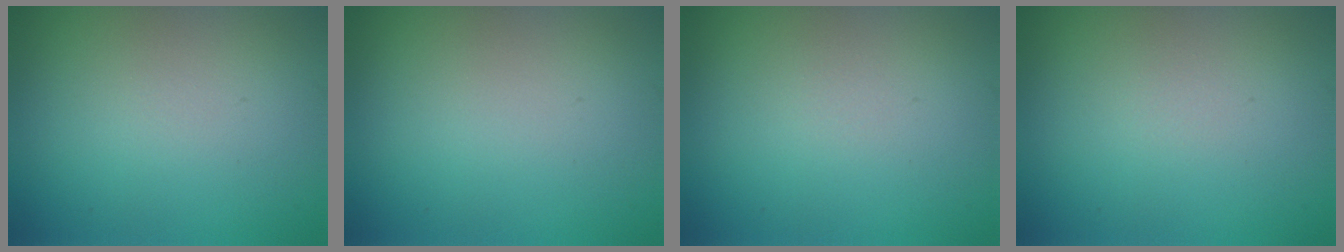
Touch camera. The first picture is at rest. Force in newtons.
{"total": 0.0}
{"total": 0.0}
{"total": 0.0}